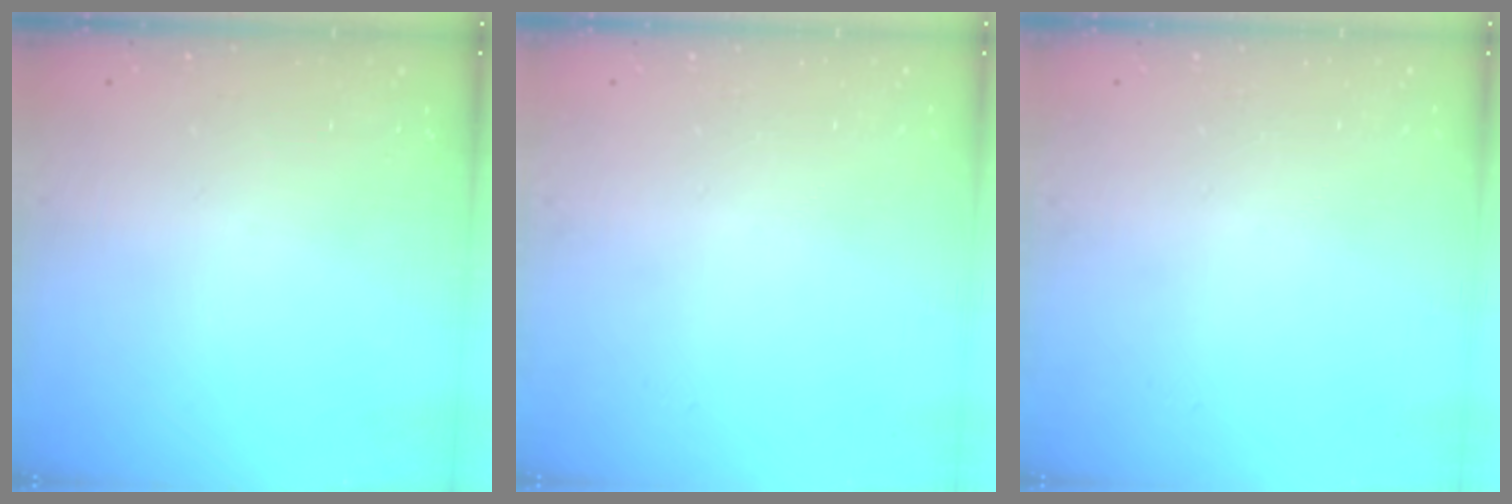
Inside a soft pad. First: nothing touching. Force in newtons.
{"total": 0.0}
{"total": 0.0}